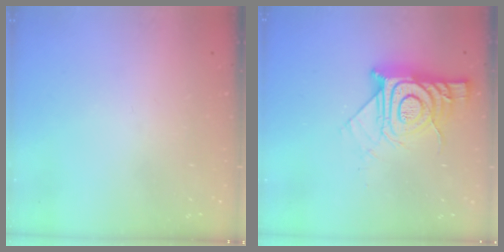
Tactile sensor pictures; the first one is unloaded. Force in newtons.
{"total": 15.3, "press": 15.2, "slide": 1.1}